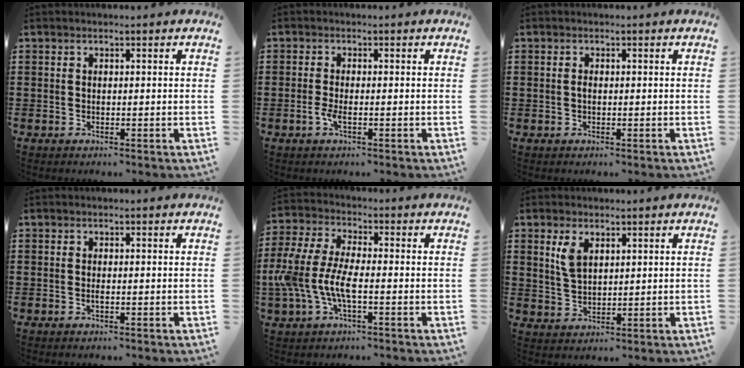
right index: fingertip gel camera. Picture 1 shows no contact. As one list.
[{"total": 2.0, "force": [-0.8, 0.3, 1.8], "torque": [-0.048, -0.007, -0.020]}, {"total": 0.6, "force": [-0.1, 0.3, 0.5], "torque": [-0.012, -0.002, -0.002]}, {"total": 0.7, "force": [-0.3, 0.1, 0.6], "torque": [-0.012, -0.003, -0.004]}, {"total": 7.4, "force": [-2.4, 3.0, 6.4], "torque": [-0.165, -0.016, -0.052]}, {"total": 3.5, "force": [1.7, 1.8, 2.4], "torque": [-0.055, 0.006, 0.032]}]